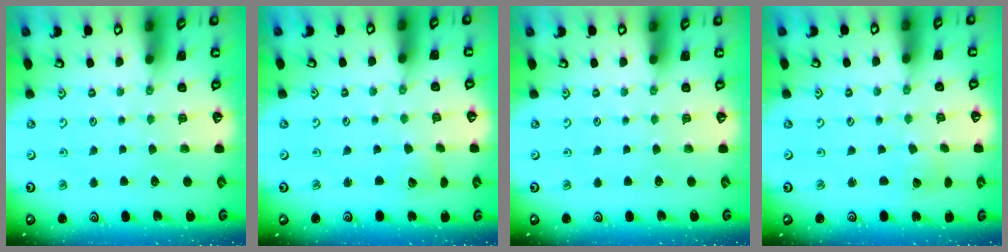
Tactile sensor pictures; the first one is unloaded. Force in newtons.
{"total": 2.2, "press": 2.2, "slide": 0.3}
{"total": 0.0}
{"total": 1.8, "press": 1.8, "slide": 0.1}